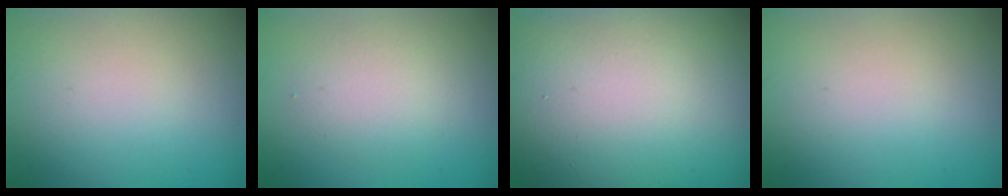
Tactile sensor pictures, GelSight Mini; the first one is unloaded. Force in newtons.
{"total": 2.7, "press": 2.7, "slide": 0.2}
{"total": 18.6, "press": 18.5, "slide": 1.2}
{"total": 0.0}